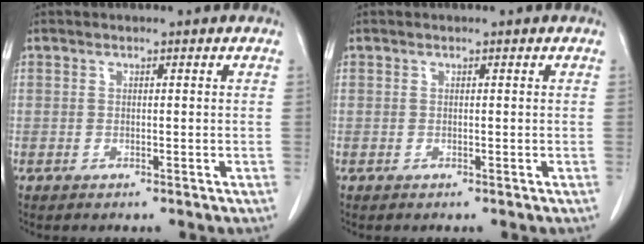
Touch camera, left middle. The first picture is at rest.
{"total": 0.0}